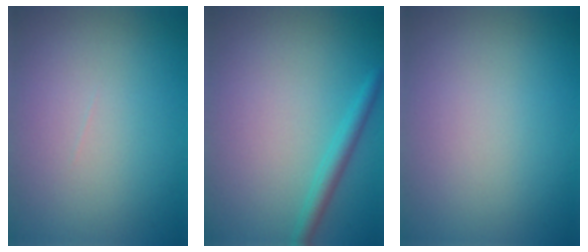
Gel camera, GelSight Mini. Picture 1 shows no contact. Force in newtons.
{"total": 2.1, "press": 2.0, "slide": 0.2}
{"total": 0.0}